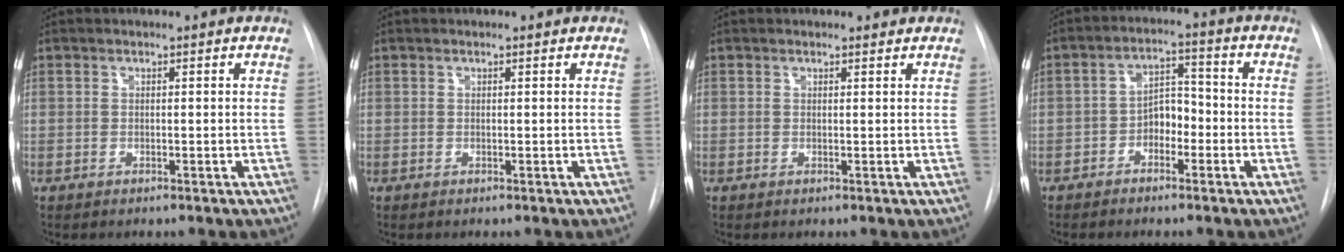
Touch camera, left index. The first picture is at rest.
{"total": 0.0}
{"total": 1.3, "force": [1.2, 0.4, 0.1], "torque": [-0.008, 0.003, 0.013]}
{"total": 4.8, "force": [-2.0, 2.8, 3.4], "torque": [-0.057, 0.019, -0.039]}